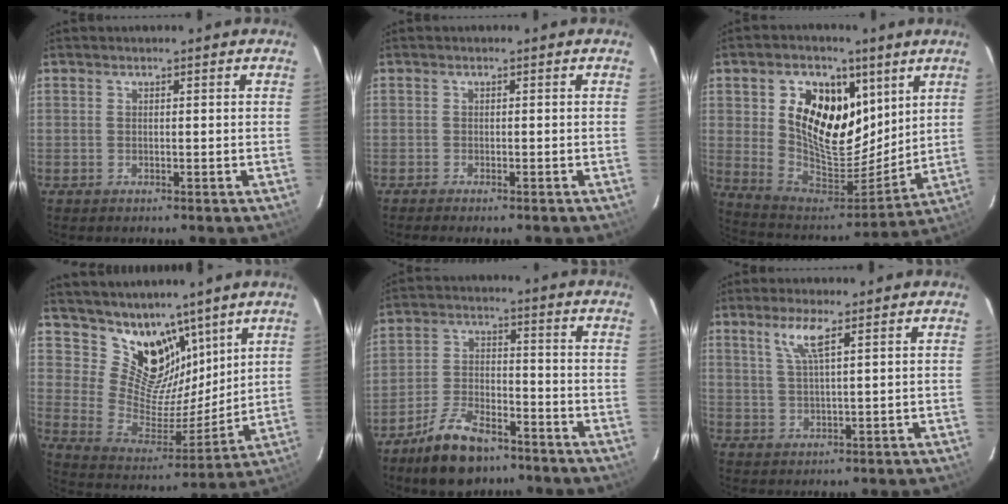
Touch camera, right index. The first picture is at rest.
{"total": 2.2, "force": [-1.9, 0.3, 1.1], "torque": [-0.027, -0.009, -0.034]}
{"total": 18.6, "force": [6.9, 11.9, 12.6], "torque": [-0.247, 0.002, 0.130]}
{"total": 14.3, "force": [10.2, 8.3, 5.5], "torque": [-0.098, -0.011, 0.196]}
{"total": 11.4, "force": [-8.5, 4.8, 5.9], "torque": [-0.130, 0.004, -0.149]}
{"total": 4.2, "force": [2.1, 0.4, 3.6], "torque": [-0.072, 0.003, 0.042]}